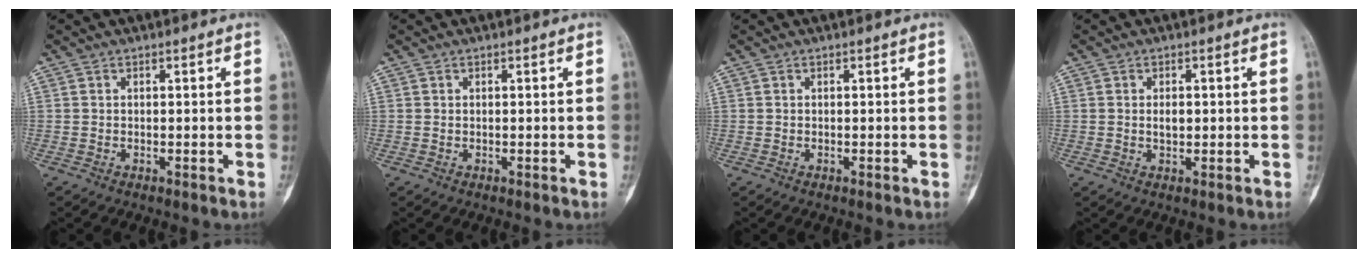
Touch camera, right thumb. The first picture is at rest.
{"total": 0.0}
{"total": 0.0}
{"total": 1.9, "force": [0.1, 1.1, 1.5], "torque": [-0.019, 0.000, 0.003]}